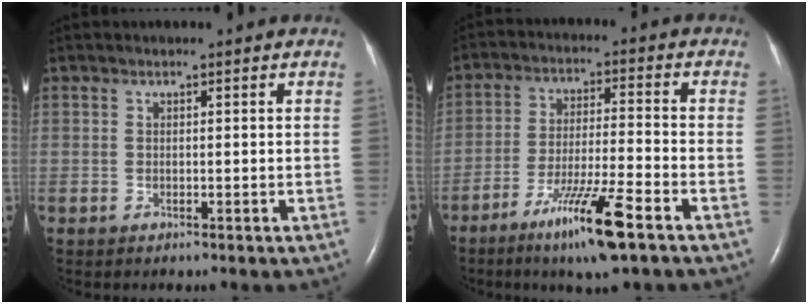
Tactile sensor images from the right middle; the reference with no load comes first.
{"total": 11.0, "force": [-6.8, 0.1, 8.7], "torque": [-0.163, -0.026, -0.120]}